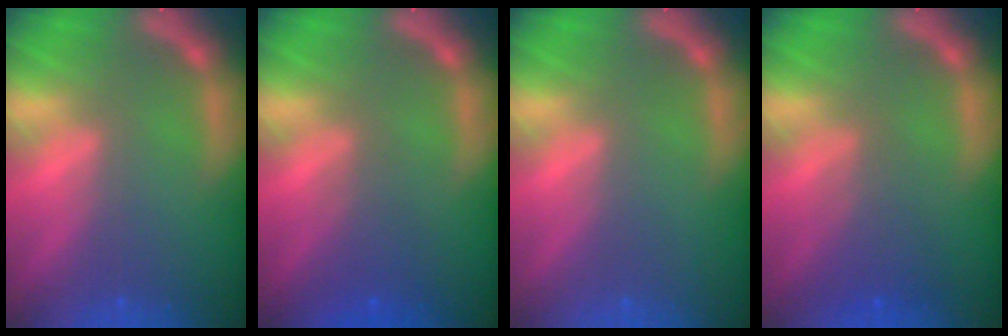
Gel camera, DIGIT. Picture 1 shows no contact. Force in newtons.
{"total": 2.4}
{"total": 0.0}
{"total": 2.9}